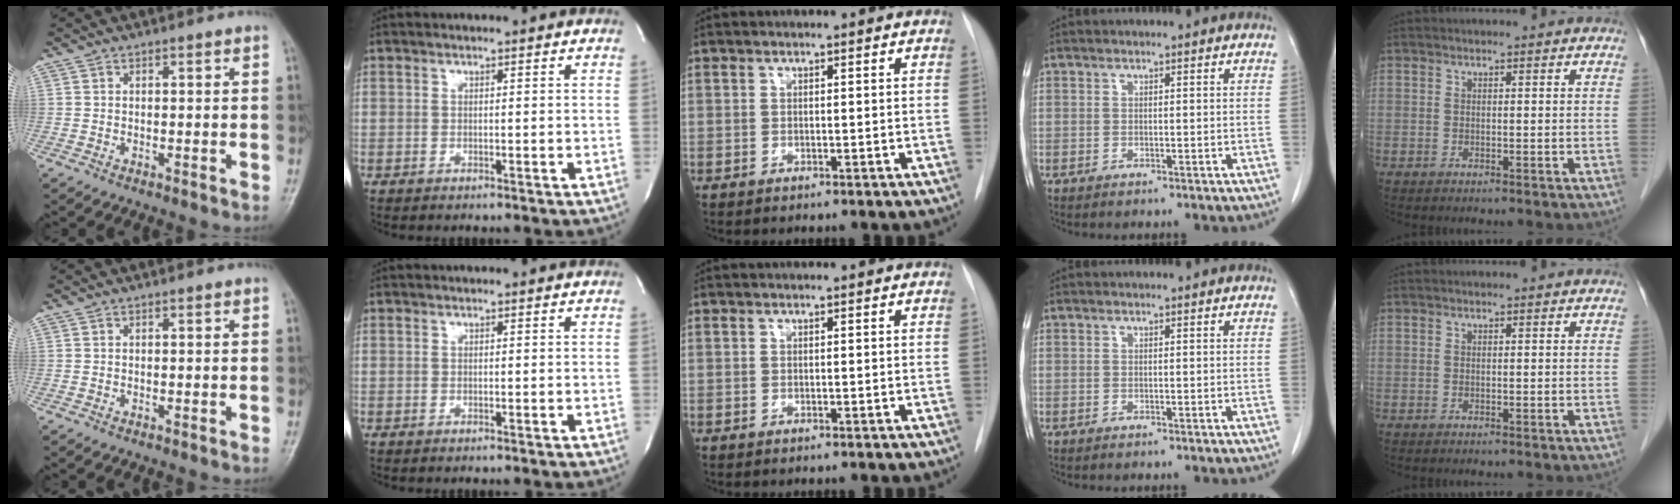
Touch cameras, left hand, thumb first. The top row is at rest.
{}